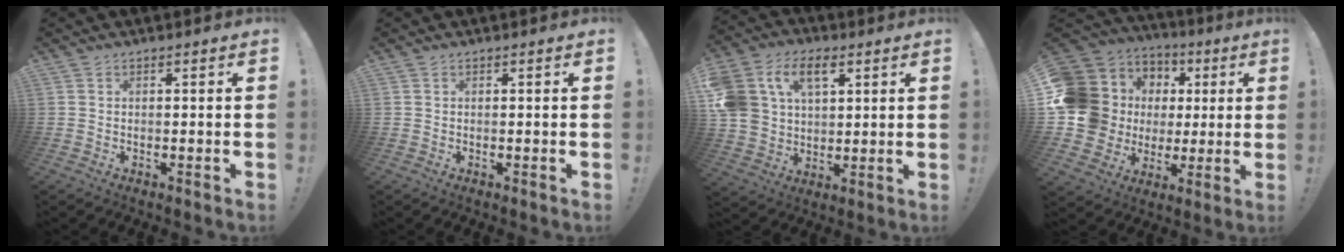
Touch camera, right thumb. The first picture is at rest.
{"total": 0.0}
{"total": 15.7, "force": [6.7, 11.3, 8.7], "torque": [-0.166, -0.031, 0.128]}
{"total": 17.1, "force": [2.6, 15.1, 7.5], "torque": [-0.128, -0.012, 0.090]}